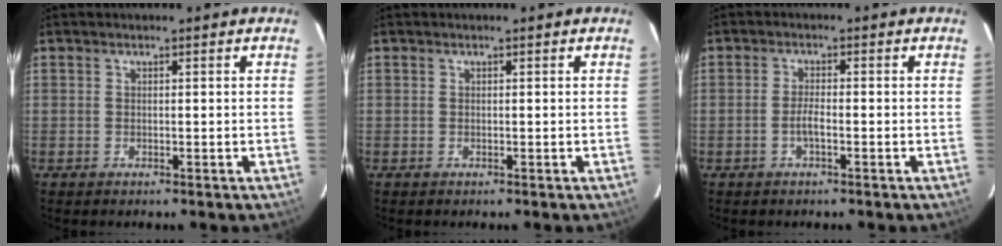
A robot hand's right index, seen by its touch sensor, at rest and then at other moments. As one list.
[{"total": 0.0}, {"total": 2.1, "force": [-1.0, 0.4, 1.8], "torque": [-0.039, 0.001, -0.019]}]